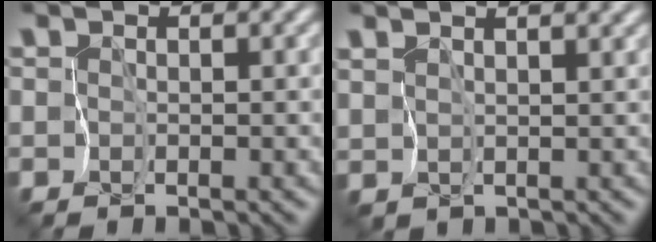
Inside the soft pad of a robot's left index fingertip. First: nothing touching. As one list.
[{"total": 3.0, "force": [2.5, 0.9, 1.6], "torque": [-0.039, 0.014, 0.036]}]